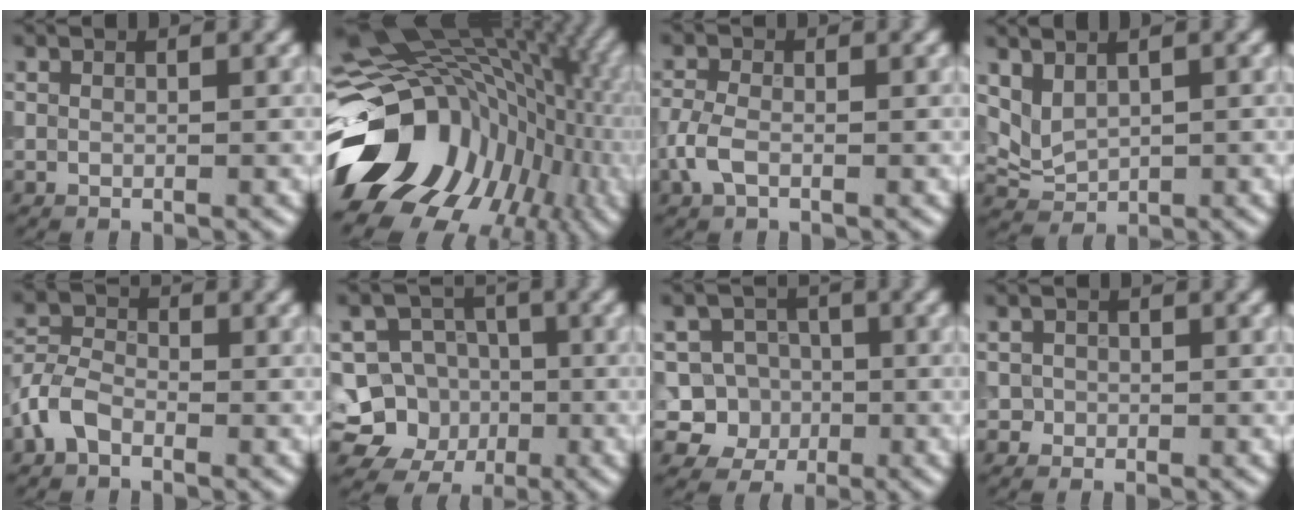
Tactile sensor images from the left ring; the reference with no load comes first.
{"total": 18.3, "force": [-4.7, 13.4, 11.5], "torque": [-0.206, -0.015, -0.080]}
{"total": 2.5, "force": [-0.9, 1.4, 1.8], "torque": [-0.044, 0.001, -0.026]}
{"total": 2.2, "force": [1.2, 1.3, 1.3], "torque": [-0.031, -0.003, 0.034]}
{"total": 3.3, "force": [-1.8, 2.0, 1.9], "torque": [-0.041, 0.008, -0.049]}
{"total": 8.4, "force": [-2.6, 7.9, 1.5], "torque": [-0.018, 0.011, -0.062]}
{"total": 6.7, "force": [-1.7, 6.3, 1.6], "torque": [-0.010, 0.013, -0.053]}
{"total": 0.8, "force": [-0.1, 0.8, 0.0], "torque": [0.011, -0.002, -0.004]}